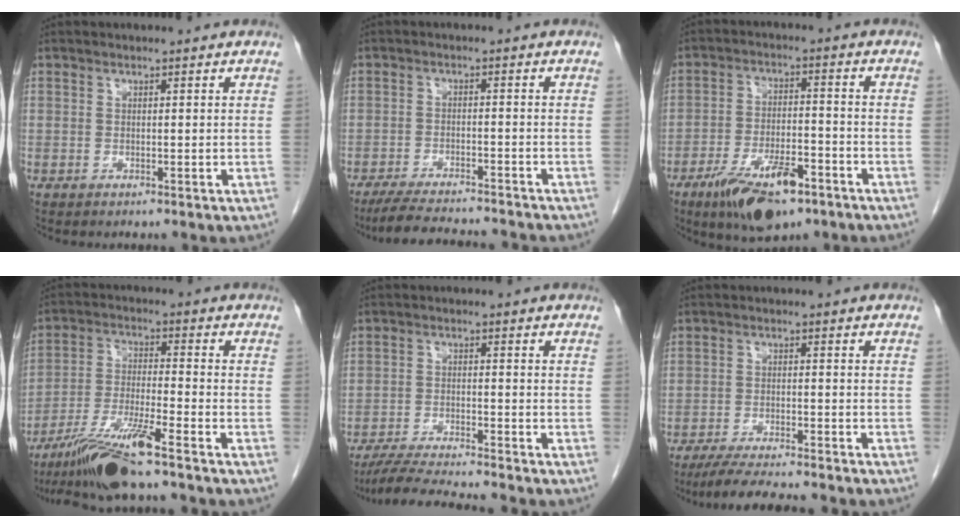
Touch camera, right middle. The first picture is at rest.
{"total": 12.1, "force": [-11.1, 1.1, 4.6], "torque": [-0.071, -0.010, -0.160]}
{"total": 11.8, "force": [-7.3, 3.8, 8.4], "torque": [-0.147, -0.009, -0.120]}
{"total": 10.5, "force": [-8.0, -0.3, 6.9], "torque": [-0.135, -0.027, -0.146]}
{"total": 8.8, "force": [-8.1, -0.7, 3.4], "torque": [-0.056, -0.018, -0.138]}
{"total": 10.7, "force": [-9.4, 0.6, 5.1], "torque": [-0.073, -0.021, -0.142]}